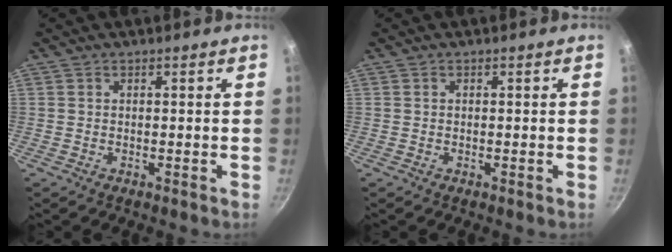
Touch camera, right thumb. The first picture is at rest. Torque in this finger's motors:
{"motor_torque": [0.07, -0.44, -0.39, 0.17, 0.00]}